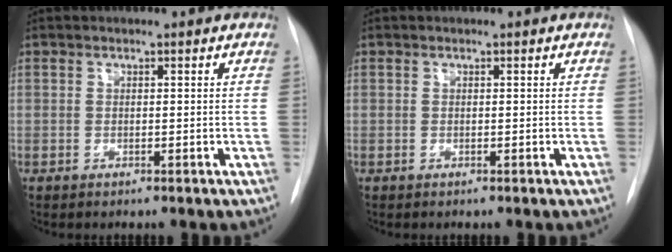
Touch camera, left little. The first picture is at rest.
{"total": 0.0}